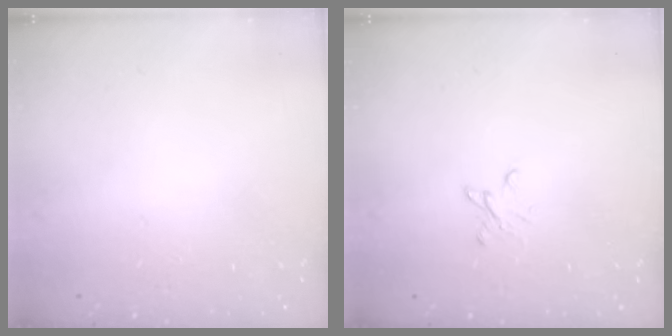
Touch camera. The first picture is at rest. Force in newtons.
{"total": 2.8, "press": 2.8, "slide": 0.3}